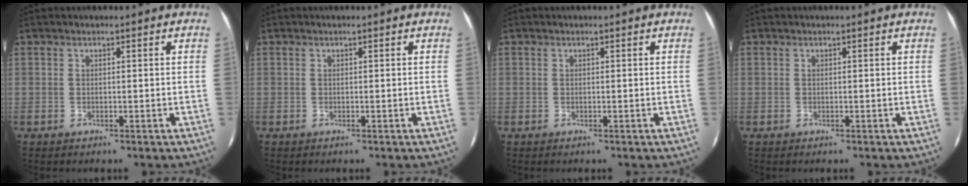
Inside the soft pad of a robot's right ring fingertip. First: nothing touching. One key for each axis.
{"total": 0.0}
{"total": 0.0}
{"total": 0.0}